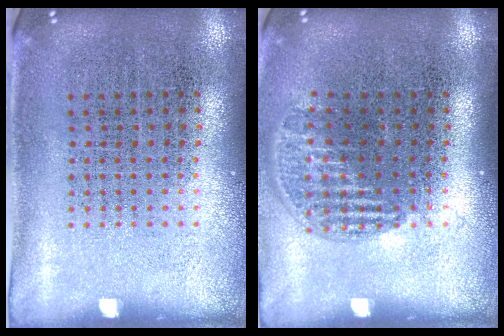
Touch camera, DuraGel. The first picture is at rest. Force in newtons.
{"total": 1.2, "press": 1.0, "slide": 0.6}